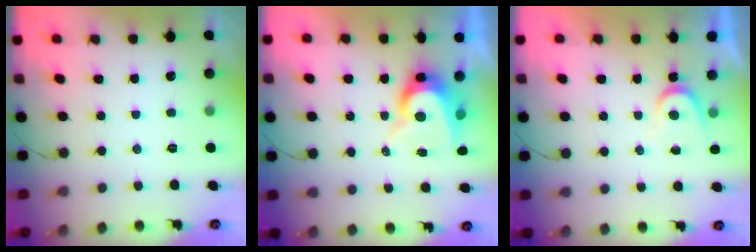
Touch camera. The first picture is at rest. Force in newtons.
{"total": 8.6, "press": 8.6, "slide": 0.6}
{"total": 3.8, "press": 3.8, "slide": 0.5}